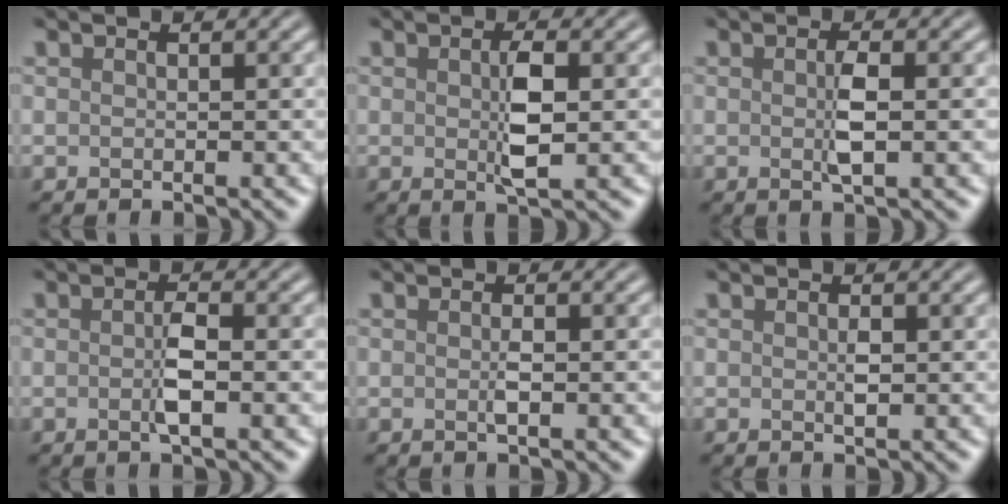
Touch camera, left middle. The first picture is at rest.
{"total": 2.9, "force": [0.2, 0.9, 2.7], "torque": [-0.056, -0.002, 0.002]}
{"total": 2.2, "force": [0.1, 0.5, 2.2], "torque": [-0.042, -0.002, -0.001]}
{"total": 2.1, "force": [-0.2, 0.4, 2.0], "torque": [-0.039, -0.002, -0.008]}
{"total": 1.2, "force": [0.0, 0.2, 1.1], "torque": [-0.021, -0.003, -0.001]}
{"total": 0.7, "force": [0.1, 0.4, 0.6], "torque": [-0.015, -0.003, 0.002]}